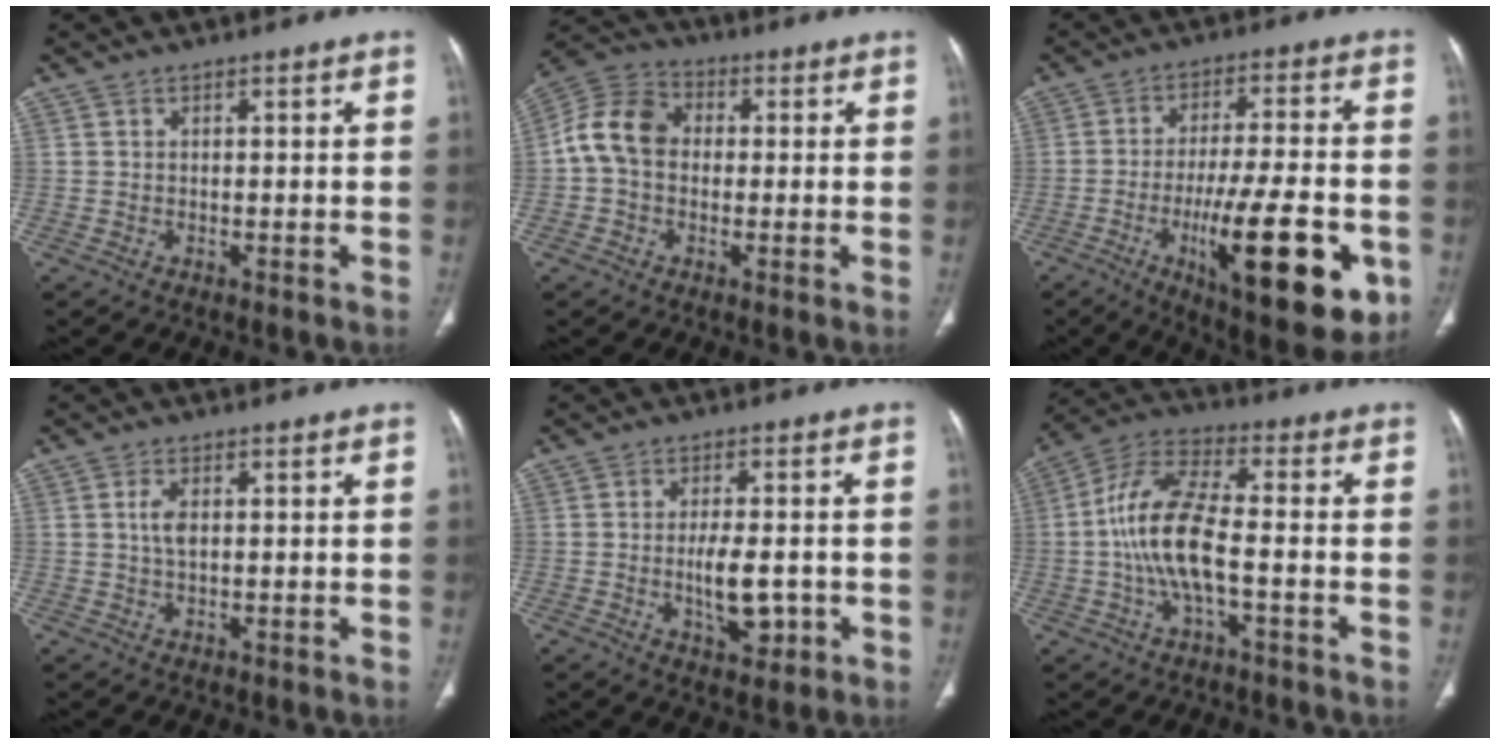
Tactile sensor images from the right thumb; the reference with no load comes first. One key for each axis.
{"total": 10.1, "fx": 0.0, "fy": 7.9, "fz": 6.3, "tx": -0.112, "ty": 0.031, "tz": -0.012}
{"total": 21.6, "fx": -7.3, "fy": 6.5, "fz": 19.3, "tx": -0.272, "ty": 0.006, "tz": -0.098}
{"total": 2.7, "fx": 0.4, "fy": 1.3, "fz": 2.3, "tx": -0.049, "ty": 0.001, "tz": 0.006}
{"total": 7.0, "fx": -1.5, "fy": 3.2, "fz": 6.1, "tx": -0.091, "ty": 0.002, "tz": -0.016}
{"total": 13.2, "fx": -2.0, "fy": 4.9, "fz": 12.1, "tx": -0.257, "ty": 0.036, "tz": -0.042}